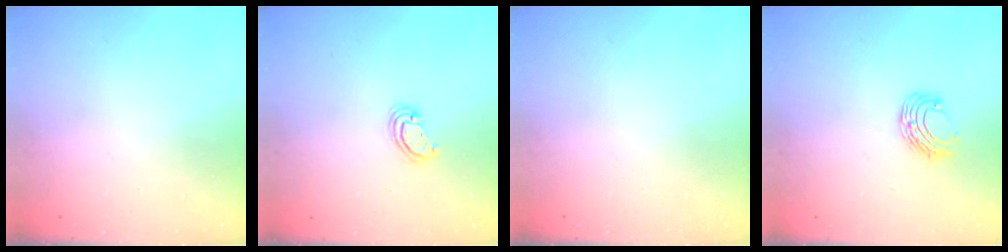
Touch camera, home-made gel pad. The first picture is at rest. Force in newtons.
{"total": 3.0, "press": 2.9, "slide": 0.3}
{"total": 0.0}
{"total": 6.7, "press": 6.6, "slide": 0.8}